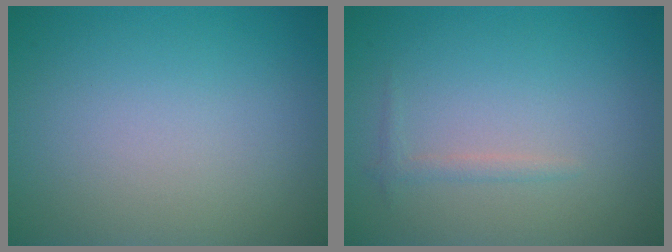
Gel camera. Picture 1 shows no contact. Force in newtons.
{"total": 0.9, "press": 0.9, "slide": 0.1}